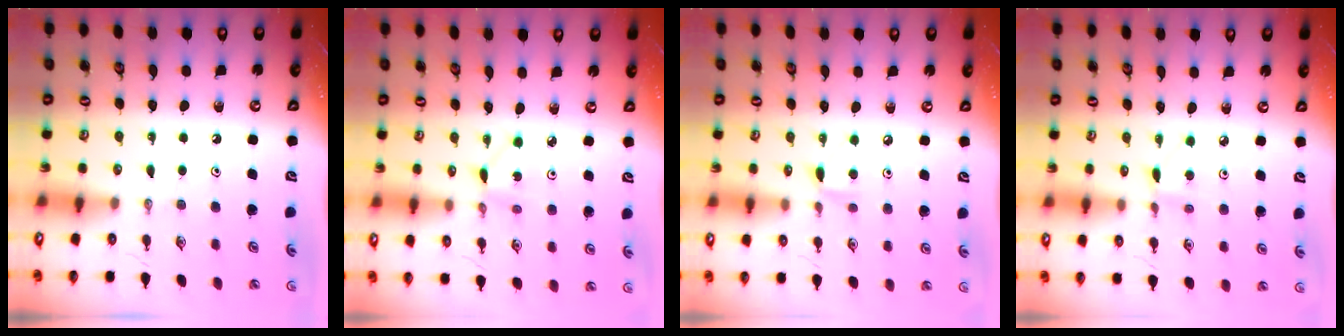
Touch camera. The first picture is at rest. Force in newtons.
{"total": 1.6, "press": 1.5, "slide": 0.2}
{"total": 5.4, "press": 5.3, "slide": 0.8}
{"total": 2.8, "press": 2.8, "slide": 0.3}